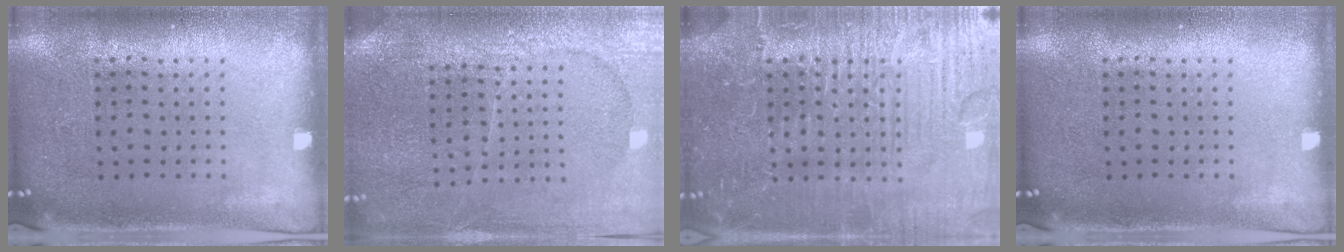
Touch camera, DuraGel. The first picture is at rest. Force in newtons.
{"total": 3.5, "press": 3.2, "slide": 1.4}
{"total": 7.5, "press": 7.4, "slide": 1.0}
{"total": 0.0}